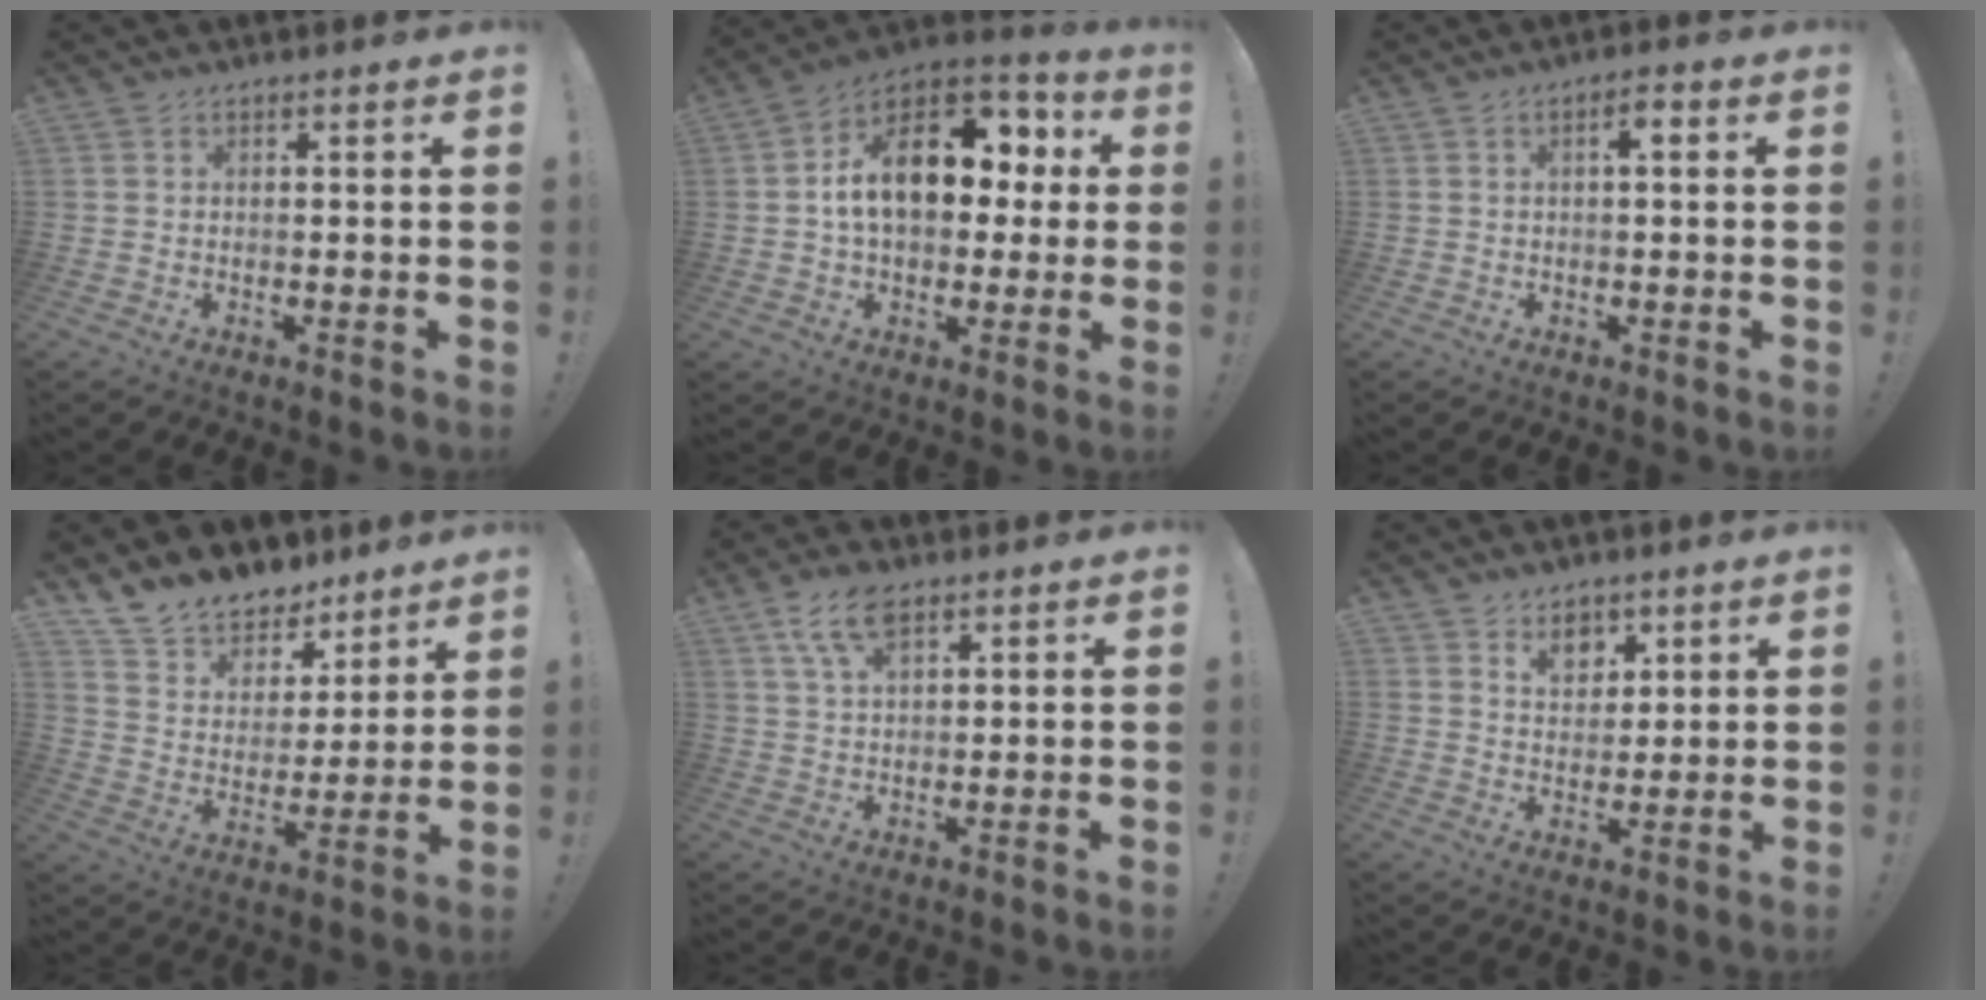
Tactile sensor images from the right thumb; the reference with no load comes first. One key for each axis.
{"total": 17.8, "fx": 2.8, "fy": 11.6, "fz": 13.2, "tx": -0.197, "ty": 0.004, "tz": 0.052}
{"total": 2.4, "fx": 0.2, "fy": 0.5, "fz": 2.4, "tx": -0.035, "ty": 0.003, "tz": -0.005}
{"total": 12.2, "fx": 10.2, "fy": 6.3, "fz": 2.2, "tx": -0.059, "ty": -0.082, "tz": 0.195}
{"total": 8.4, "fx": 4.6, "fy": 4.0, "fz": 5.8, "tx": -0.105, "ty": -0.008, "tz": 0.087}
{"total": 7.3, "fx": 4.8, "fy": 5.1, "fz": 2.0, "tx": -0.016, "ty": -0.033, "tz": 0.089}